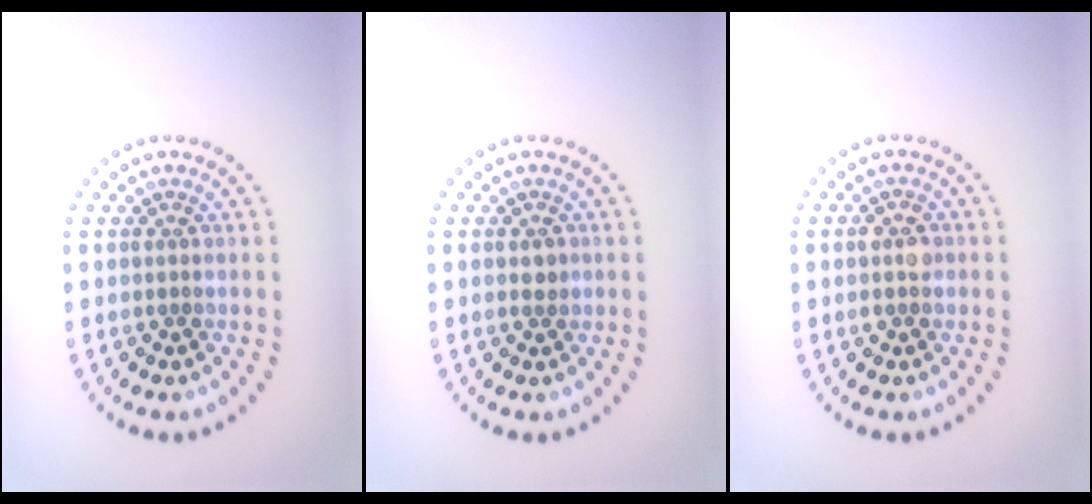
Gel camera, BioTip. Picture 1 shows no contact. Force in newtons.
{"total": 0.9, "press": 0.9, "slide": 0.1}
{"total": 1.7, "press": 1.7, "slide": 0.1}